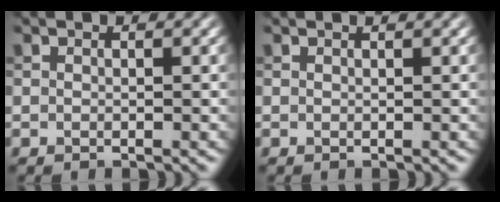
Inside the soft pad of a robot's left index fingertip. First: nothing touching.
{"total": 0.8, "force": [0.6, 0.1, 0.5], "torque": [-0.002, 0.002, 0.006]}